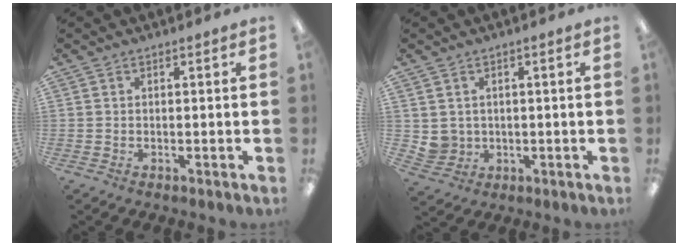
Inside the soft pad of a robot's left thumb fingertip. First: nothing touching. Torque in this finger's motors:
{"motor_torque": [-0.05, 0.05, -0.01, 0.01, 0.00]}